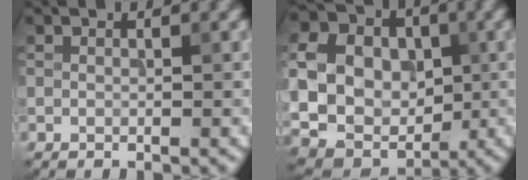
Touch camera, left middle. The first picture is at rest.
{"total": 10.4, "force": [0.8, 8.5, 5.9], "torque": [-0.116, 0.008, 0.007]}